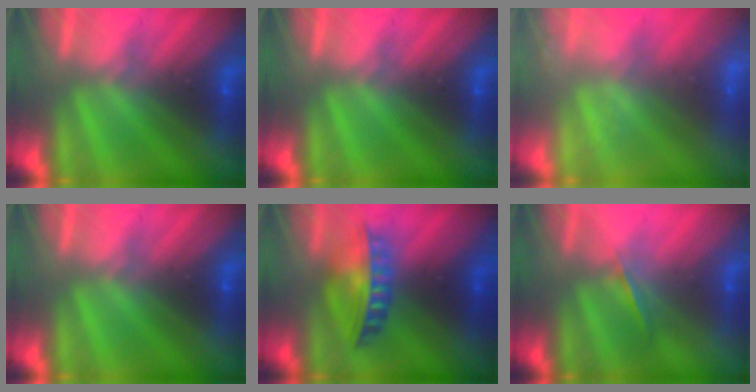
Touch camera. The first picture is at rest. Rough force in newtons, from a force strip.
{"total": 0.0}
{"total": 2.0}
{"total": 0.0}
{"total": 5.7}
{"total": 1.3}